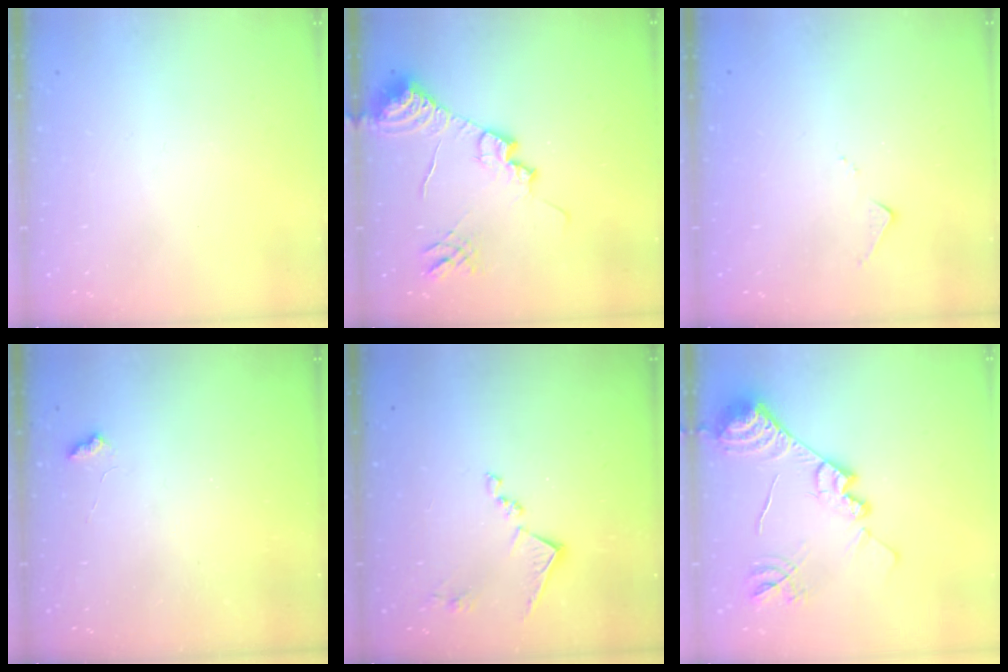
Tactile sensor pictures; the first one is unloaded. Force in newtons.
{"total": 15.0, "press": 14.9, "slide": 1.5}
{"total": 6.3, "press": 6.3, "slide": 0.8}
{"total": 3.0, "press": 3.0, "slide": 0.5}
{"total": 11.6, "press": 11.6, "slide": 0.8}
{"total": 18.4, "press": 18.3, "slide": 1.5}